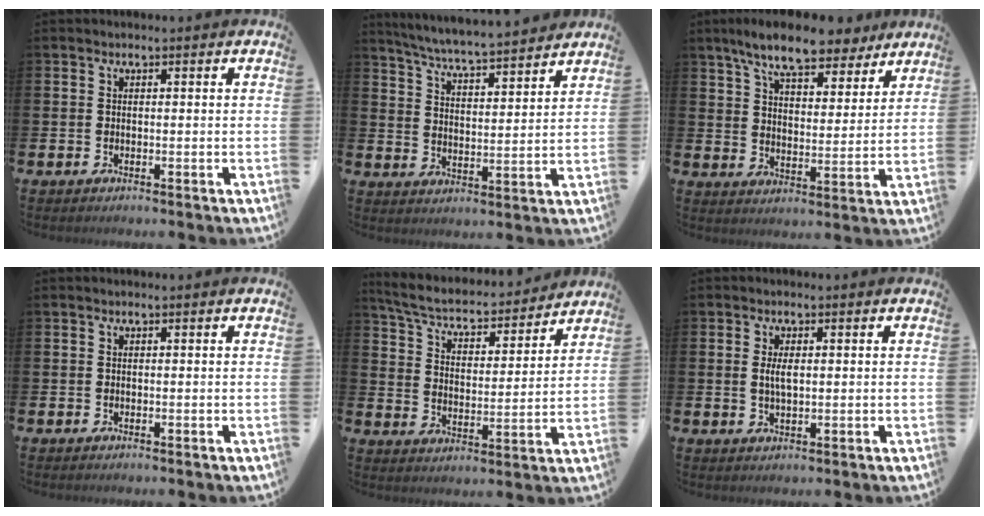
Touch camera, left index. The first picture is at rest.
{"total": 6.1, "force": [5.9, -0.4, 1.3], "torque": [-0.051, -0.046, 0.101]}
{"total": 9.4, "force": [8.3, 2.2, 4.0], "torque": [-0.095, -0.032, 0.148]}
{"total": 0.0}
{"total": 6.0, "force": [5.5, 1.5, 1.9], "torque": [-0.068, -0.045, 0.089]}
{"total": 2.5, "force": [0.4, 1.0, 2.3], "torque": [-0.034, -0.001, 0.002]}